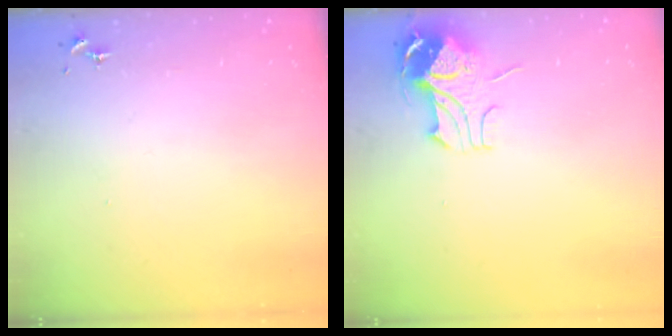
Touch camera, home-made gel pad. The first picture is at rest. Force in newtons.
{"total": 9.9, "press": 9.8, "slide": 1.4}